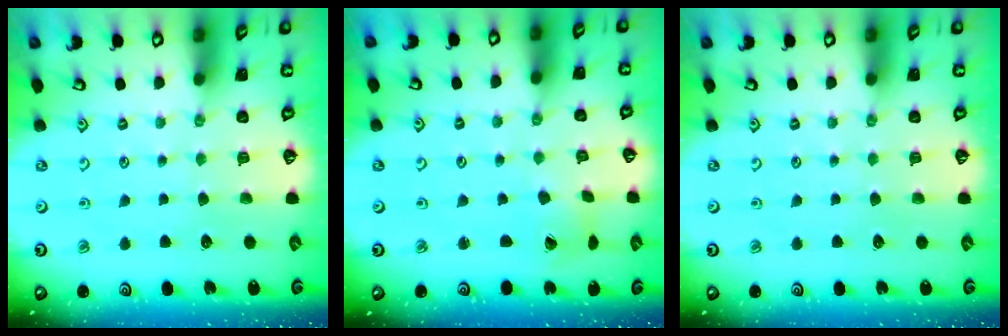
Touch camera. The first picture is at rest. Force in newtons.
{"total": 2.0, "press": 2.0, "slide": 0.3}
{"total": 0.0}